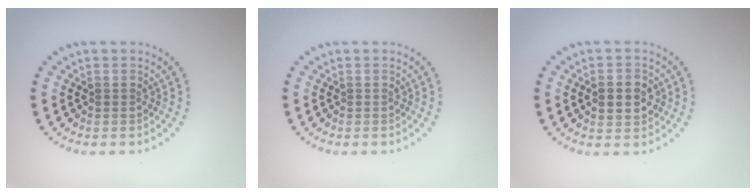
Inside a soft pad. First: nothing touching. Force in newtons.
{"total": 0.0}
{"total": 3.2, "press": 3.1, "slide": 0.3}